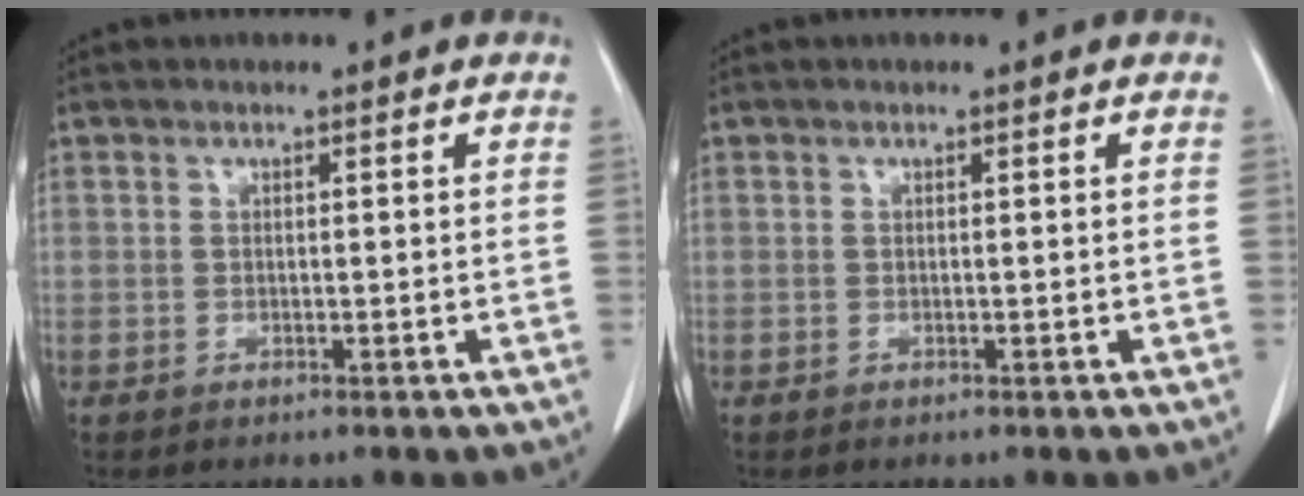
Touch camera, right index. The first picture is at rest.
{"total": 0.0}